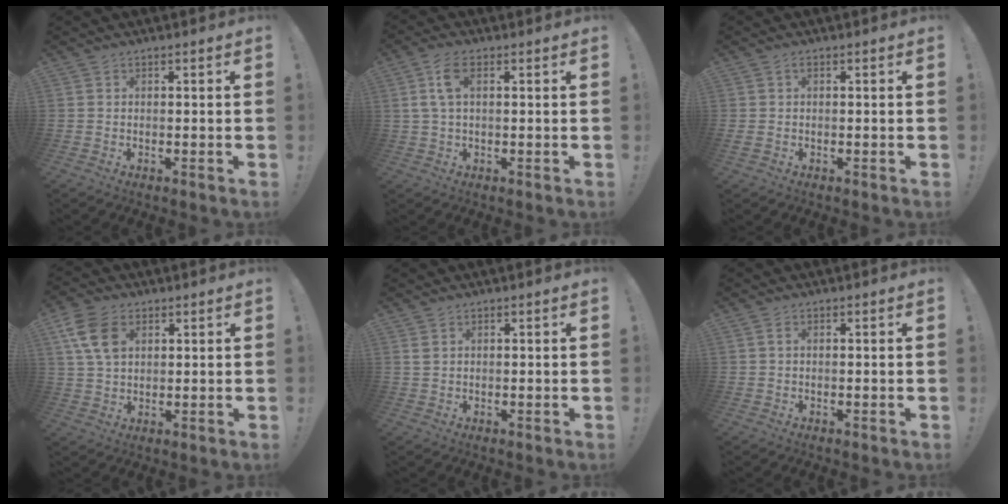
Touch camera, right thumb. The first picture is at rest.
{"total": 5.9, "force": [1.9, 2.5, 5.0], "torque": [-0.099, 0.004, 0.033]}
{"total": 0.9, "force": [-0.1, 0.2, 0.8], "torque": [-0.020, 0.003, -0.003]}
{"total": 10.8, "force": [4.1, 7.3, 6.9], "torque": [-0.129, 0.001, 0.080]}
{"total": 1.5, "force": [0.8, 0.8, 1.0], "torque": [-0.012, -0.002, 0.013]}
{"total": 0.9, "force": [0.2, 0.2, 0.9], "torque": [-0.021, 0.003, 0.005]}